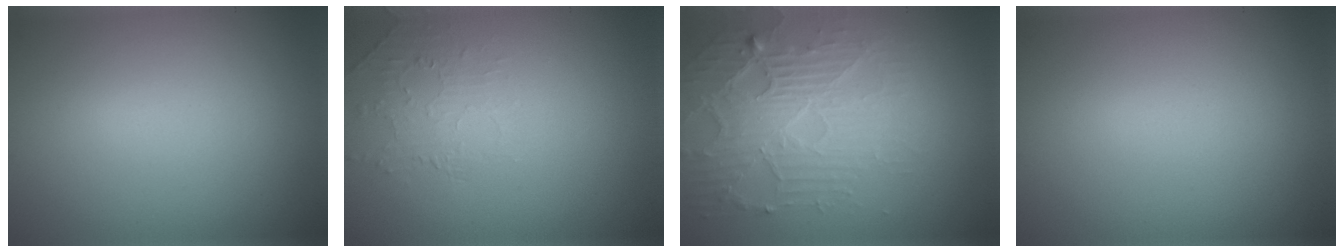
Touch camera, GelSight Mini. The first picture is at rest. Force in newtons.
{"total": 1.9, "press": 0.3, "slide": 1.9}
{"total": 4.5, "press": 4.0, "slide": 2.1}
{"total": 0.0}